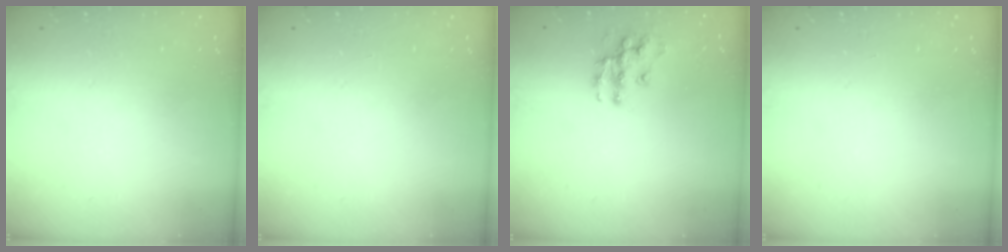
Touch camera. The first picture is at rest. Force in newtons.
{"total": 0.0}
{"total": 10.9, "press": 10.9, "slide": 0.8}
{"total": 0.0}